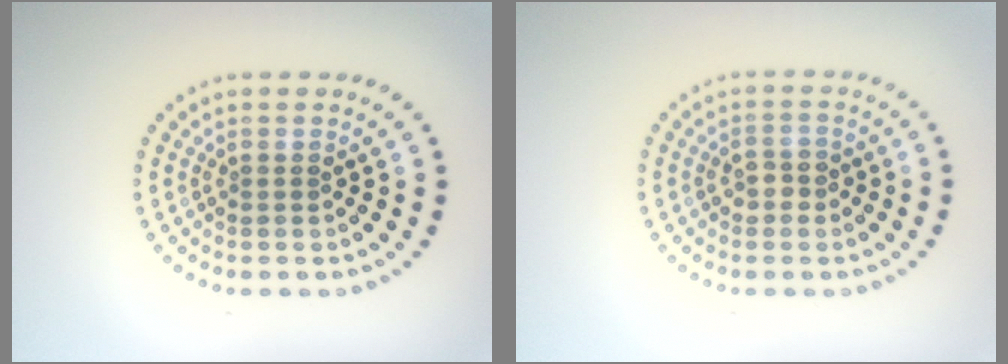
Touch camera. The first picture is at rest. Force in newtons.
{"total": 1.6, "press": 1.6, "slide": 0.2}